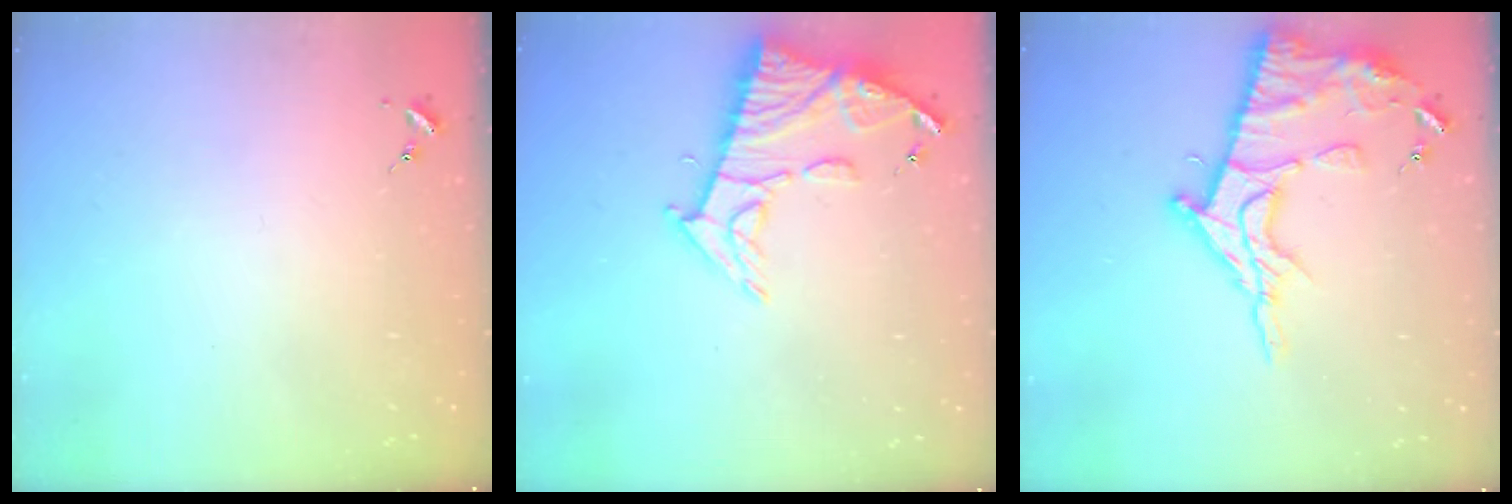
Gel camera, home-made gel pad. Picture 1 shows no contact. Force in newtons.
{"total": 13.0, "press": 12.9, "slide": 1.4}
{"total": 16.7, "press": 16.7, "slide": 1.6}